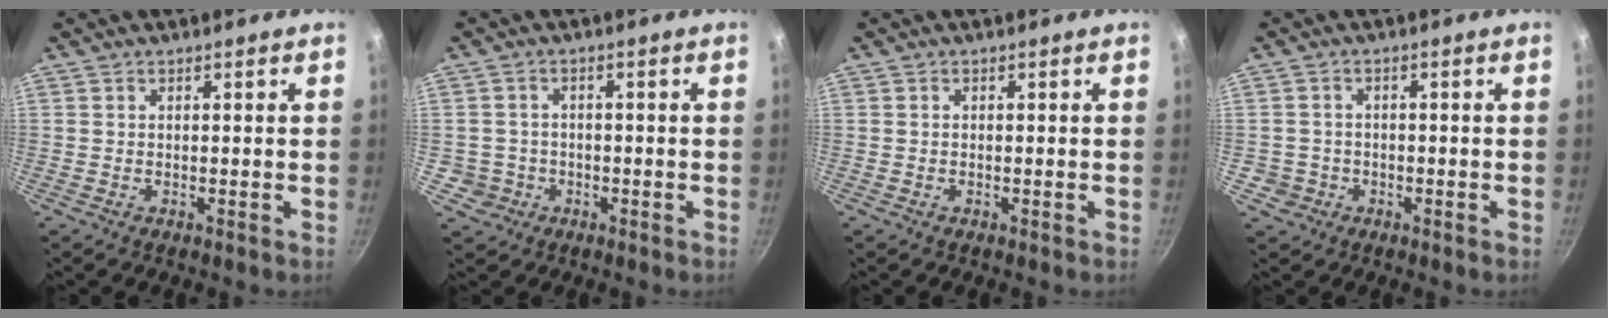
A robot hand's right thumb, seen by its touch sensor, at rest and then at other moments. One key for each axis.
{"total": 4.0, "fx": -1.1, "fy": 3.8, "fz": 0.6, "tx": 0.009, "ty": 0.020, "tz": -0.011}
{"total": 0.0}
{"total": 3.4, "fx": -1.1, "fy": 3.2, "fz": 0.6, "tx": 0.004, "ty": 0.021, "tz": -0.012}